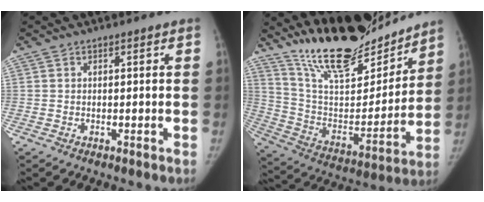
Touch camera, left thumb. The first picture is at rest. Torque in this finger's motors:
{"motor_torque": [0.31, -0.06, 1.38, -1.39, 0.07]}